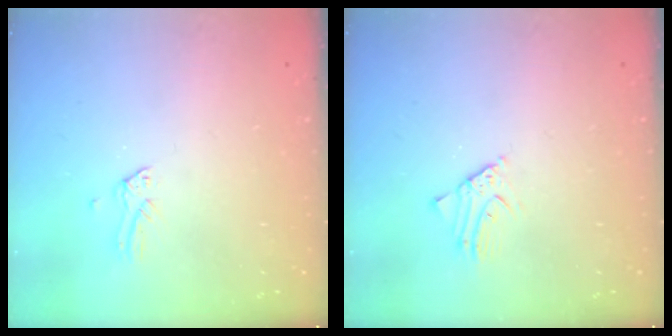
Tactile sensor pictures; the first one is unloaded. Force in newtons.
{"total": 2.6, "press": 2.6, "slide": 0.2}